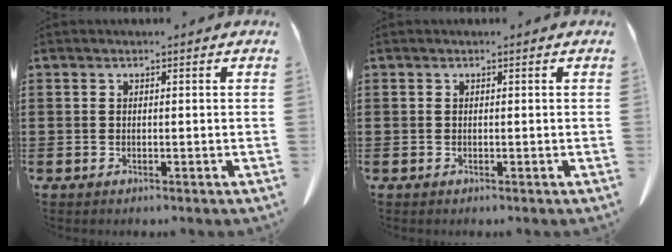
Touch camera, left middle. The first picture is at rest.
{"total": 0.0}